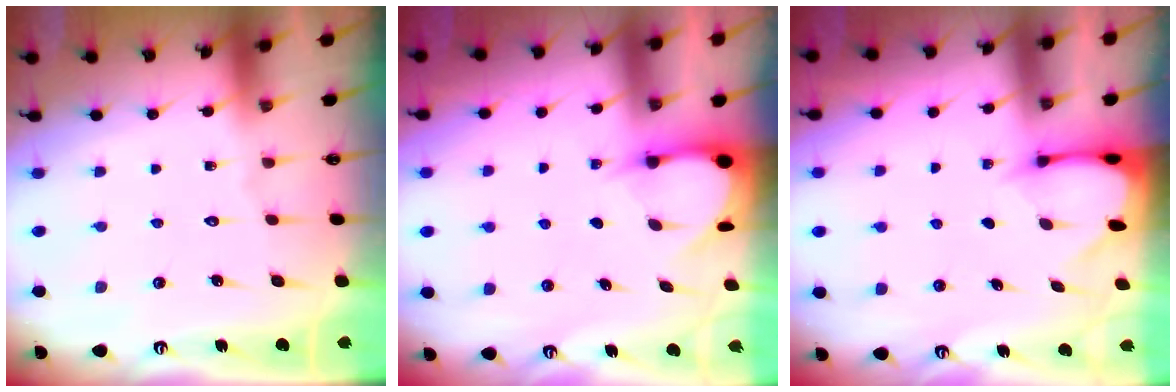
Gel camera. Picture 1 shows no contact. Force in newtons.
{"total": 3.5, "press": 3.5, "slide": 0.3}
{"total": 2.4, "press": 2.3, "slide": 0.3}